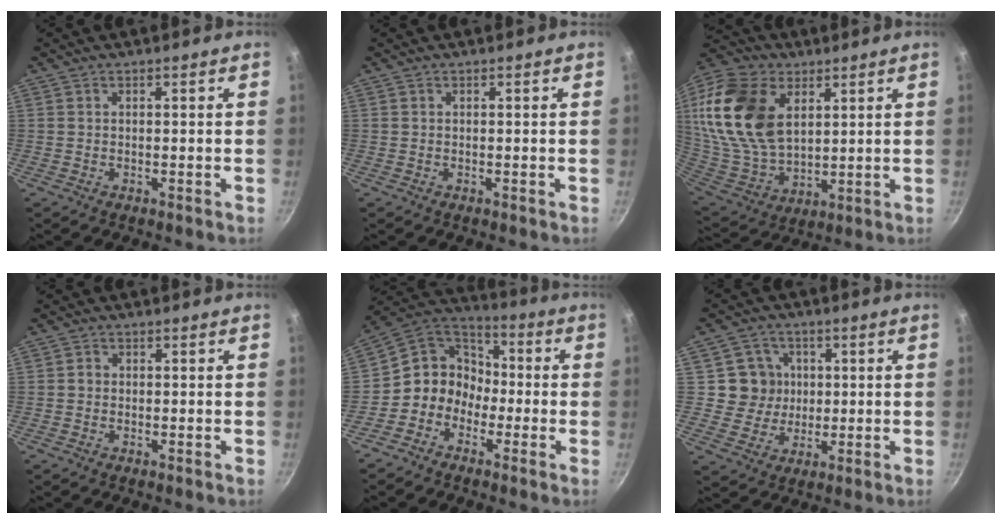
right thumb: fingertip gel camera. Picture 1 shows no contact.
{"total": 0.0}
{"total": 23.2, "force": [7.5, 14.8, 16.2], "torque": [-0.313, -0.024, 0.148]}
{"total": 1.1, "force": [-0.1, 1.0, 0.4], "torque": [-0.006, 0.005, -0.005]}
{"total": 10.4, "force": [-2.7, 9.2, 3.9], "torque": [-0.019, 0.046, -0.075]}
{"total": 8.0, "force": [1.1, 7.7, 1.7], "torque": [0.011, 0.001, 0.013]}